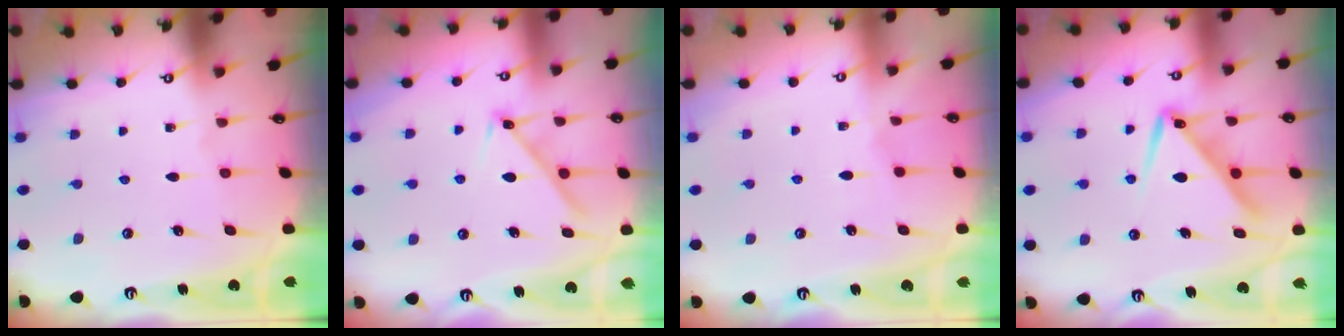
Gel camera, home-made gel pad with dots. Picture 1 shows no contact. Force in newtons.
{"total": 8.0, "press": 8.0, "slide": 0.5}
{"total": 2.4, "press": 2.4, "slide": 0.5}
{"total": 10.3, "press": 10.3, "slide": 0.4}